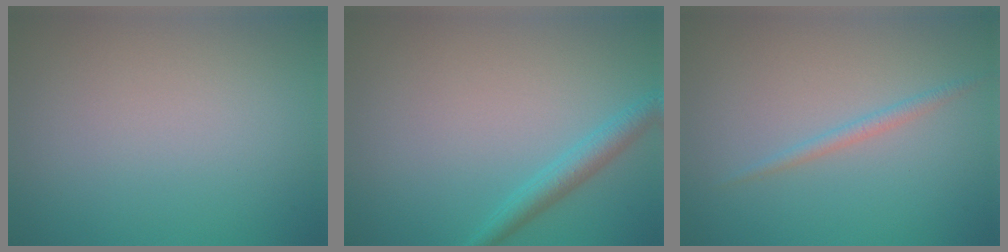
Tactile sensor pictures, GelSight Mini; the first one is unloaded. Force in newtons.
{"total": 2.2, "press": 2.2, "slide": 0.2}
{"total": 1.2, "press": 1.2, "slide": 0.1}